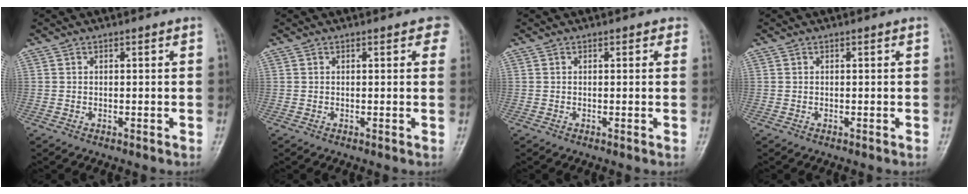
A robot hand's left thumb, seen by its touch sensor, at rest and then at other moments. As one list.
[{"total": 2.6, "force": [1.3, 1.4, 1.8], "torque": [0.003, 0.001, 0.006]}, {"total": 1.1, "force": [0.6, 0.8, 0.5], "torque": [0.011, 0.001, 0.000]}, {"total": 0.0}]